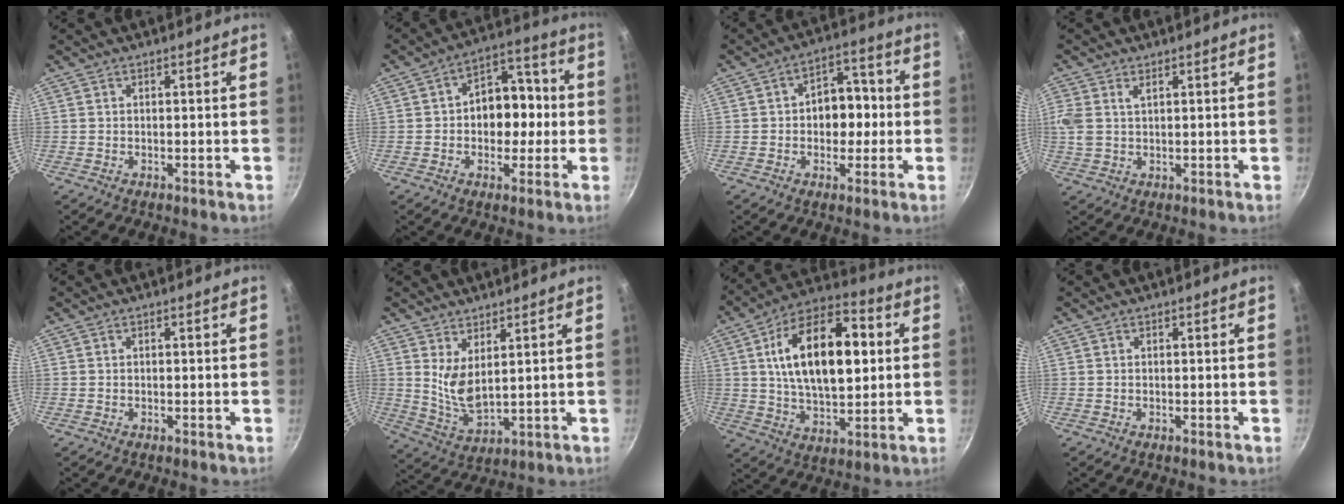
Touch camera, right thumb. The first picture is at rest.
{"total": 11.6, "force": [-0.2, 7.9, 8.5], "torque": [-0.076, 0.033, -0.011]}
{"total": 9.1, "force": [-0.2, 6.3, 6.6], "torque": [-0.054, 0.026, -0.011]}
{"total": 5.1, "force": [1.6, 3.0, 3.7], "torque": [-0.100, 0.010, 0.040]}
{"total": 0.0}
{"total": 7.0, "force": [2.5, 3.1, 5.8], "torque": [-0.106, -0.033, 0.063]}
{"total": 21.5, "force": [3.8, 11.2, 18.0], "torque": [-0.275, 0.008, 0.058]}
{"total": 0.0}